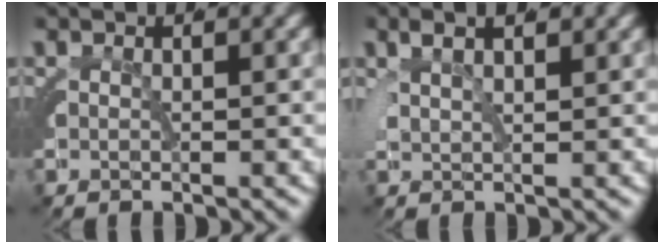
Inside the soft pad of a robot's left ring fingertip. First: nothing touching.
{"total": 2.6, "force": [1.5, 1.5, 1.4], "torque": [-0.031, 0.001, 0.024]}